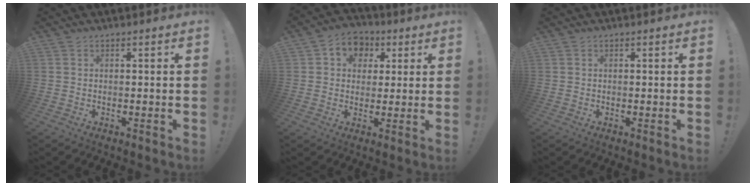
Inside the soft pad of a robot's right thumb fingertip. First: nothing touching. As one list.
[{"total": 8.0, "force": [2.0, 7.2, 3.0], "torque": [-0.034, -0.002, 0.041]}, {"total": 0.0}]